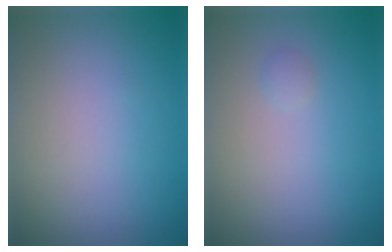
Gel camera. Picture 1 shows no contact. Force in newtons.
{"total": 0.6, "press": 0.6, "slide": 0.1}